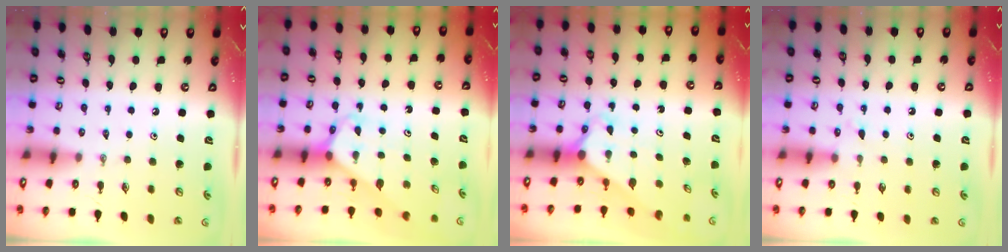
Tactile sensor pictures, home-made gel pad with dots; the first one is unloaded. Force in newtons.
{"total": 3.2, "press": 3.2, "slide": 0.3}
{"total": 2.7, "press": 2.7, "slide": 0.2}
{"total": 6.1, "press": 6.1, "slide": 0.7}